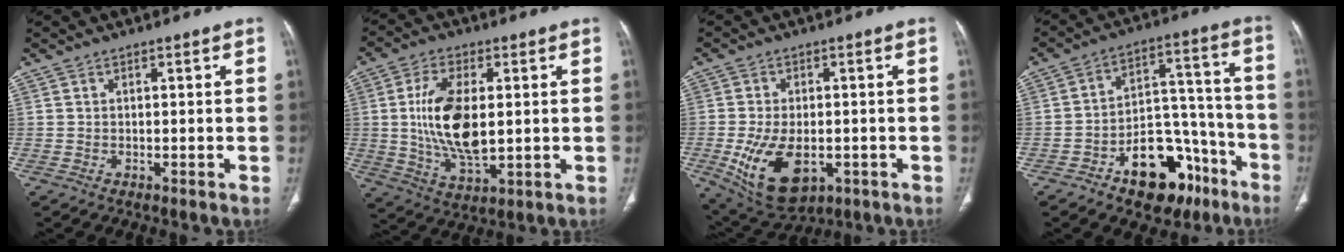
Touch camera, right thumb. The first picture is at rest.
{"total": 14.0, "force": [1.0, 6.9, 12.2], "torque": [-0.232, -0.013, 0.024]}
{"total": 13.2, "force": [-3.5, 7.7, 10.1], "torque": [-0.173, -0.001, -0.038]}
{"total": 17.1, "force": [-9.5, 9.9, 10.2], "torque": [-0.099, 0.088, -0.136]}